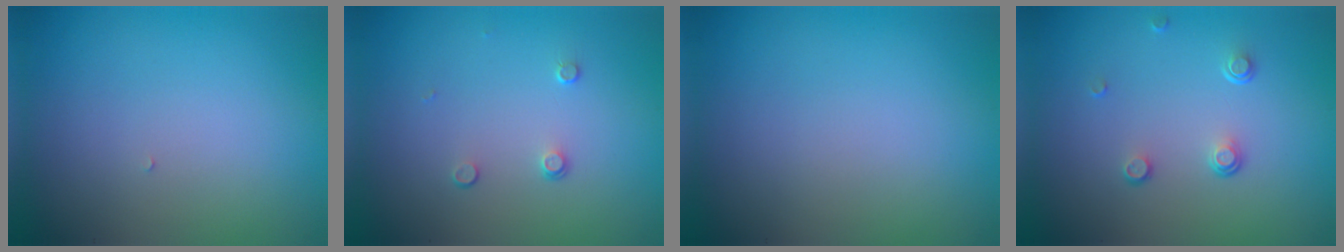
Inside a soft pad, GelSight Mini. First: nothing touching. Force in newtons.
{"total": 0.9, "press": 0.6, "slide": 0.6}
{"total": 0.0}
{"total": 1.4, "press": 0.8, "slide": 1.2}